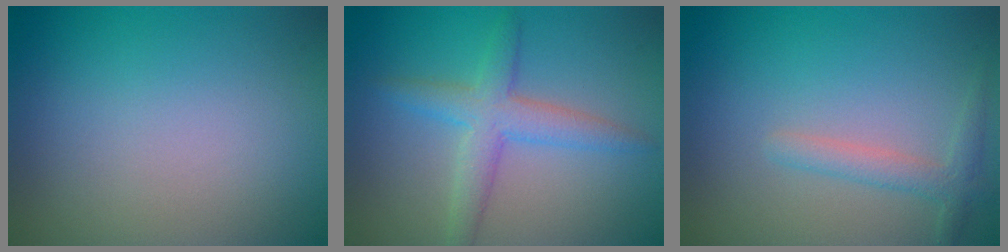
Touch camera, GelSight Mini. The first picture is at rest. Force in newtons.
{"total": 3.8, "press": 3.8, "slide": 0.2}
{"total": 2.0, "press": 2.0, "slide": 0.1}